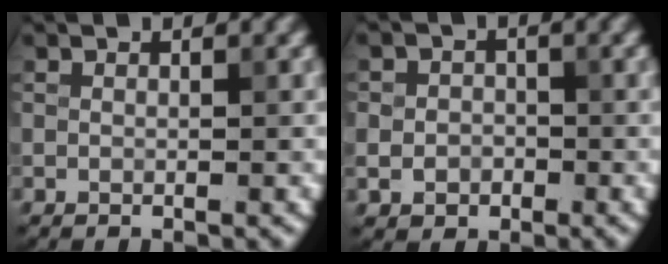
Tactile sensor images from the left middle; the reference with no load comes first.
{"total": 2.3, "force": [-0.5, 2.0, 0.9], "torque": [-0.005, -0.004, -0.015]}